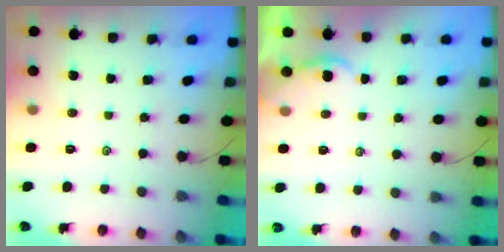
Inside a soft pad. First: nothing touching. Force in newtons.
{"total": 1.2, "press": 1.2, "slide": 0.1}